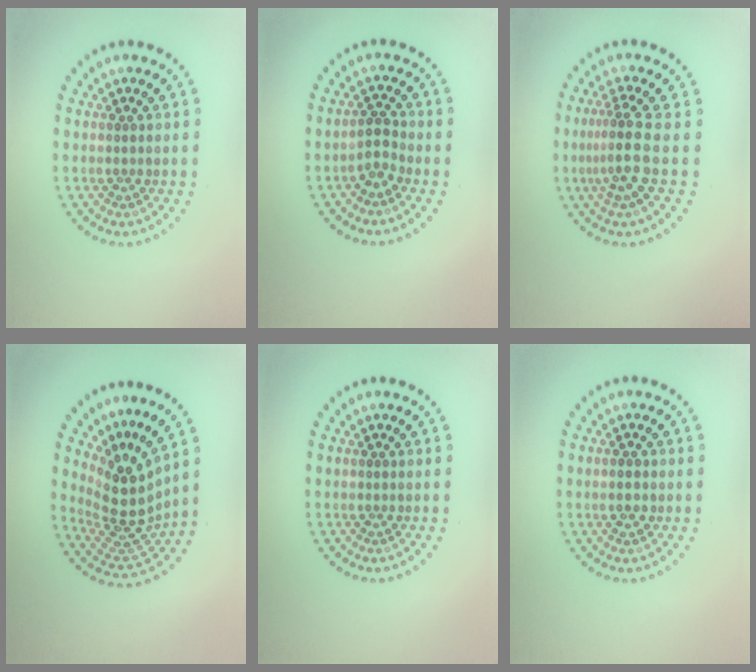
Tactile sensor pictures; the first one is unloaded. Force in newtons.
{"total": 1.9, "press": 1.6, "slide": 1.0}
{"total": 3.4, "press": 2.5, "slide": 2.4}
{"total": 4.9, "press": 3.6, "slide": 3.3}
{"total": 0.0}
{"total": 1.5, "press": 1.5, "slide": 0.0}